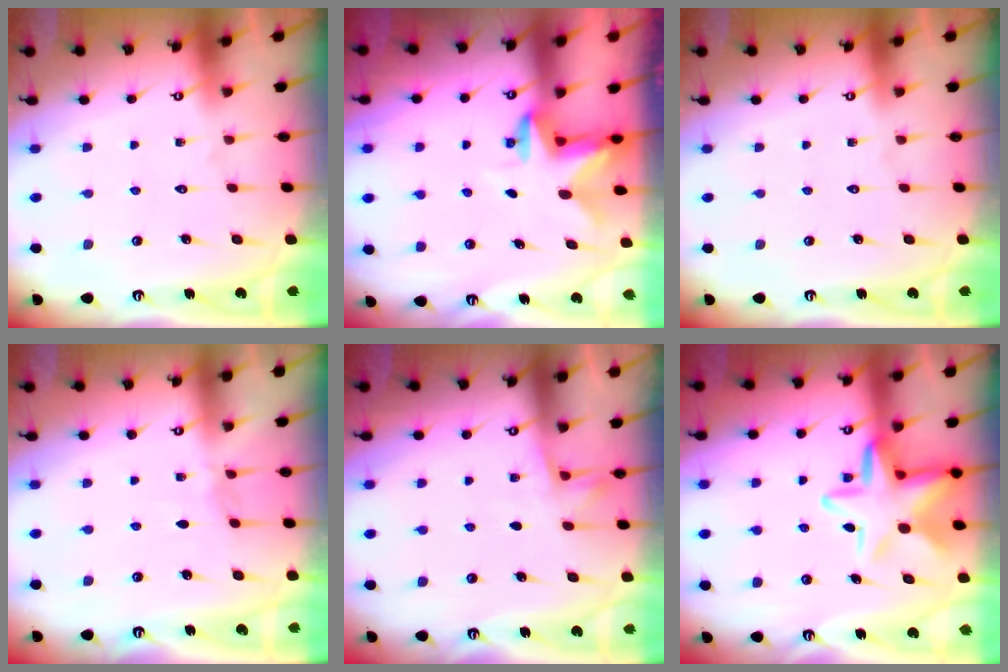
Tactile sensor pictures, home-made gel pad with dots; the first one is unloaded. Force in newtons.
{"total": 2.8, "press": 2.7, "slide": 0.5}
{"total": 0.0}
{"total": 2.9, "press": 2.9, "slide": 0.5}
{"total": 5.8, "press": 5.8, "slide": 0.3}
{"total": 13.9, "press": 13.7, "slide": 2.3}